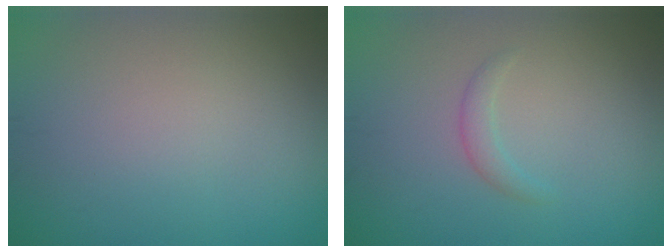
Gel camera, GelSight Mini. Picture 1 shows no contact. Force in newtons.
{"total": 1.2, "press": 1.2, "slide": 0.1}